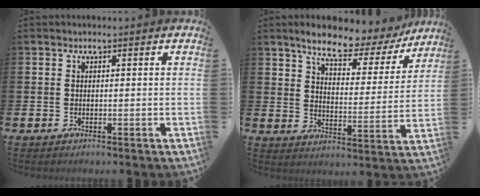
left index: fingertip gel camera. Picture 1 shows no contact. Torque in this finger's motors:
{"motor_torque": [1.50, -0.64, 0.91, 0.21]}